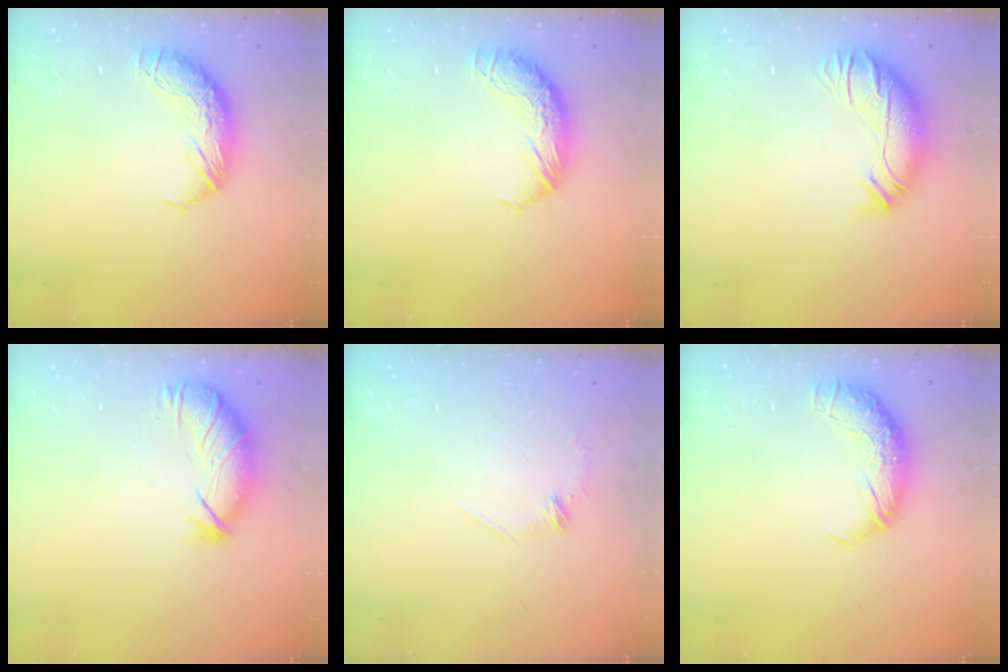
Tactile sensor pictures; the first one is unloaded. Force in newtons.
{"total": 0.0}
{"total": 2.5, "press": 0.8, "slide": 2.4}
{"total": 2.8, "press": 2.4, "slide": 1.4}
{"total": 7.5, "press": 7.4, "slide": 0.8}
{"total": 2.3, "press": 1.0, "slide": 2.1}